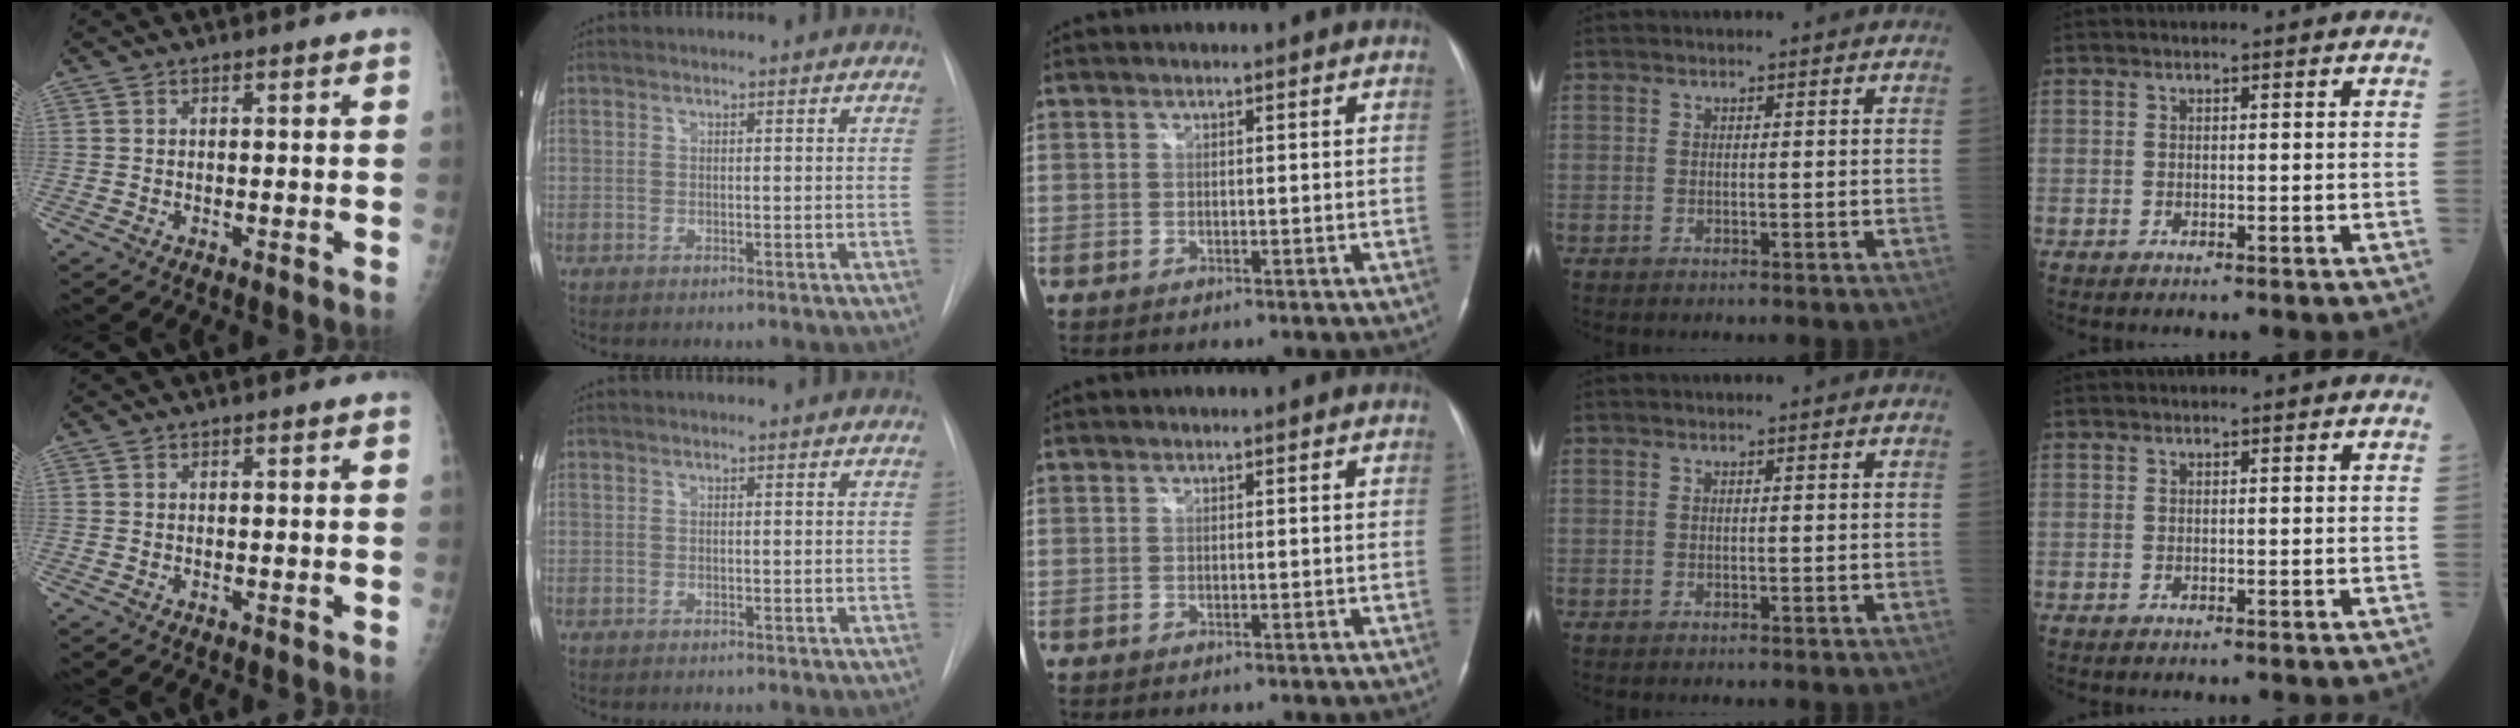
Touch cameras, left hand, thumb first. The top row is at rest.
{}